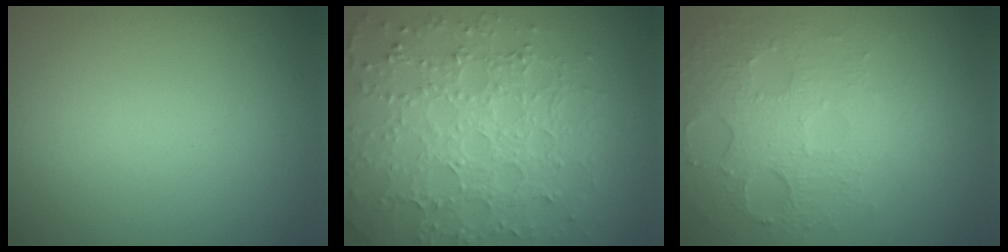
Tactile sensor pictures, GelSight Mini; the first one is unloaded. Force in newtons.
{"total": 8.1, "press": 5.7, "slide": 5.8}
{"total": 5.2, "press": 3.4, "slide": 3.9}